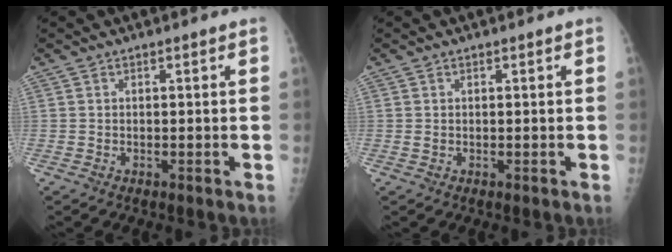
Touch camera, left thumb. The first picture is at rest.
{"total": 1.0, "force": [0.2, 0.8, 0.6], "torque": [-0.007, 0.000, 0.005]}